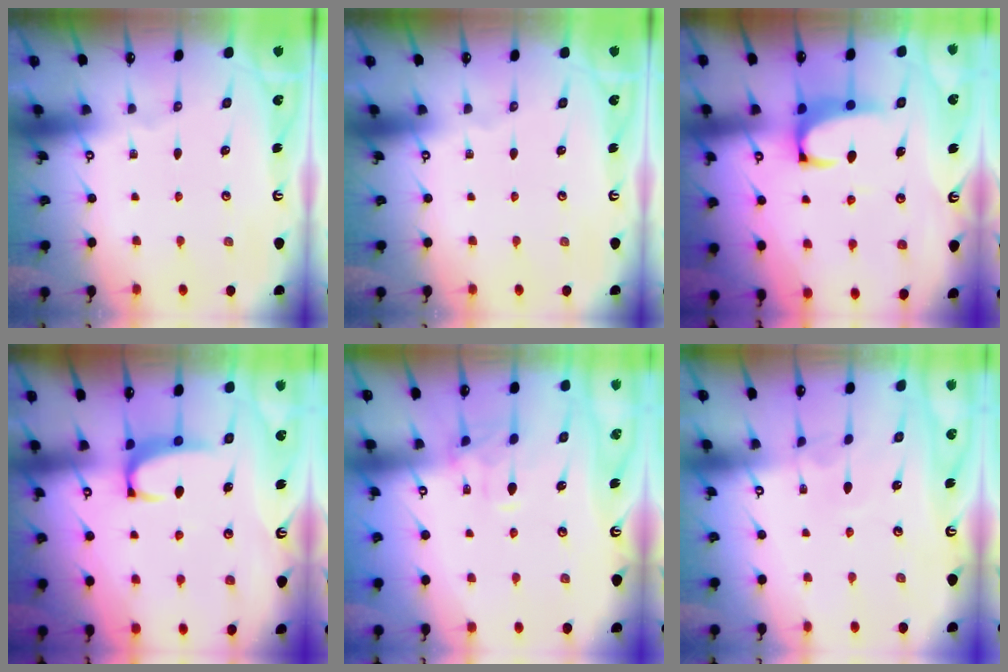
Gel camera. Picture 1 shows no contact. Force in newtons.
{"total": 0.0}
{"total": 2.1, "press": 1.8, "slide": 0.9}
{"total": 2.3, "press": 2.2, "slide": 0.6}
{"total": 2.4, "press": 2.0, "slide": 1.4}
{"total": 3.7, "press": 3.7, "slide": 0.2}